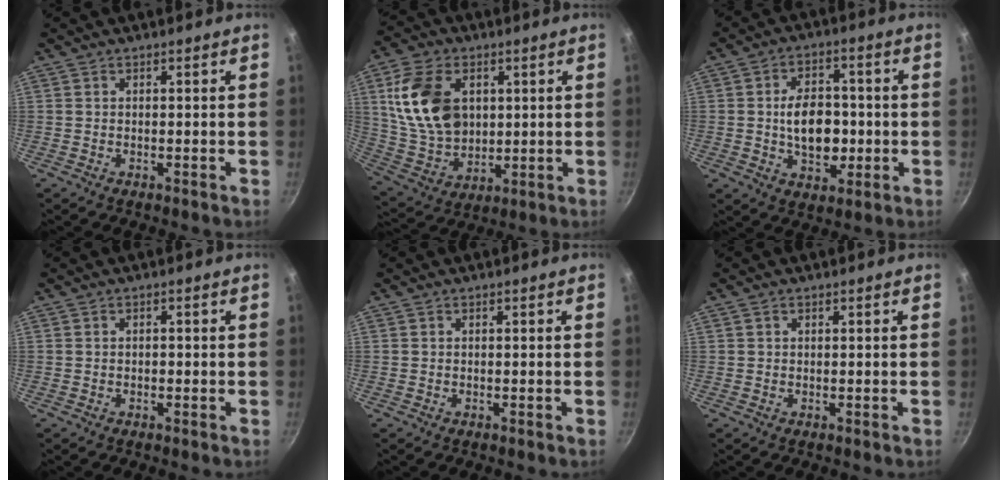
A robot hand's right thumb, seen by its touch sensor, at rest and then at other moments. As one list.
[{"total": 17.0, "force": [4.0, 11.8, 11.5], "torque": [-0.196, -0.010, 0.091]}, {"total": 11.2, "force": [-0.8, 7.4, 8.4], "torque": [-0.099, 0.010, -0.011]}, {"total": 0.6, "force": [-0.1, 0.4, 0.4], "torque": [-0.006, 0.004, -0.001]}, {"total": 0.0}, {"total": 0.6, "force": [0.3, 0.4, 0.3], "torque": [-0.005, 0.001, 0.006]}]